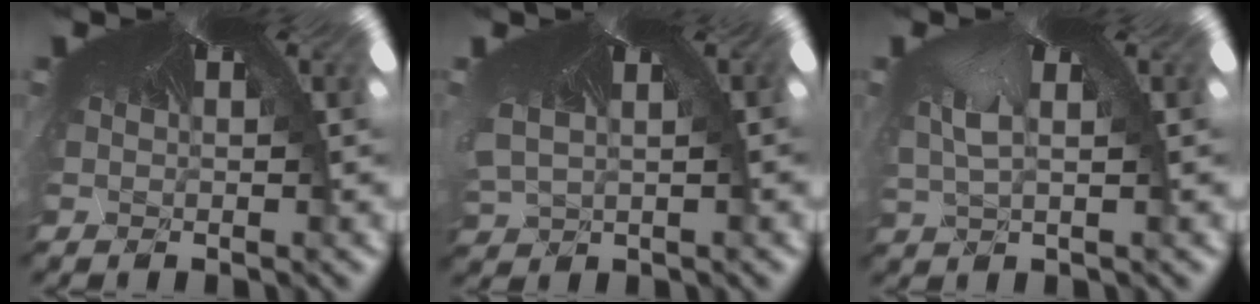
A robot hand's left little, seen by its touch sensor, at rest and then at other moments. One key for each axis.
{"total": 1.4, "fx": -1.2, "fy": 0.5, "fz": -0.5, "tx": -0.014, "ty": -0.029, "tz": 0.010}
{"total": 1.9, "fx": -1.8, "fy": 0.5, "fz": 0.4, "tx": -0.036, "ty": -0.031, "tz": 0.011}